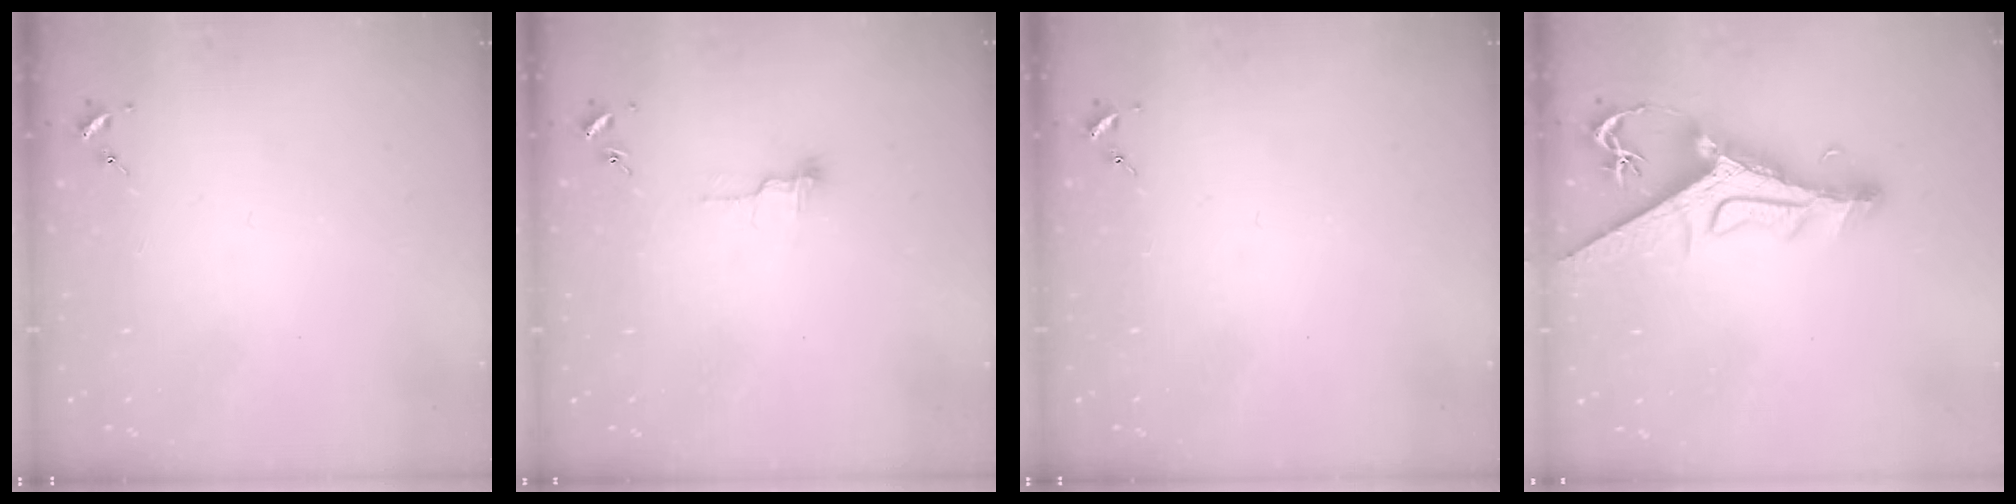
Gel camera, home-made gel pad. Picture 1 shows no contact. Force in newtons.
{"total": 4.9, "press": 4.9, "slide": 0.4}
{"total": 0.0}
{"total": 14.7, "press": 14.6, "slide": 1.3}